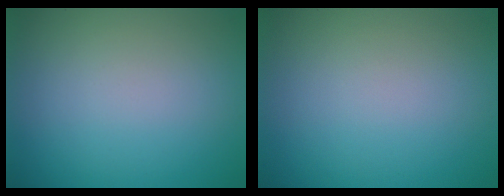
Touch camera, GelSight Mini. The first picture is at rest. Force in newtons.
{"total": 0.0}